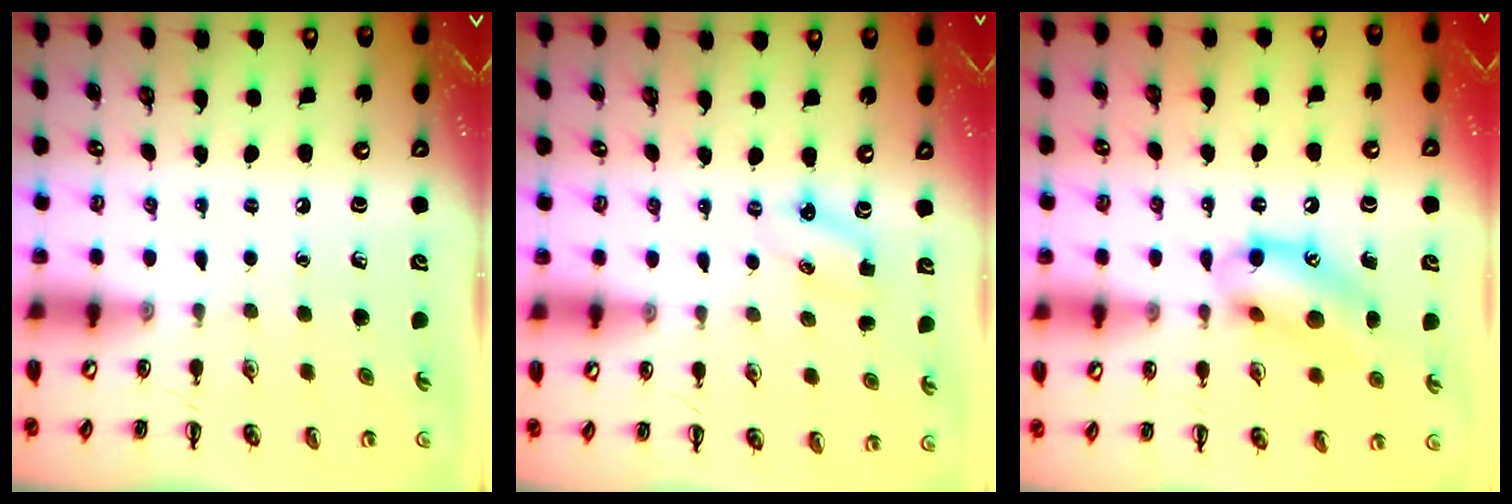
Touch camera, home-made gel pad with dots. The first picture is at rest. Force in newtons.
{"total": 2.9, "press": 2.8, "slide": 0.7}
{"total": 14.2, "press": 14.0, "slide": 2.1}